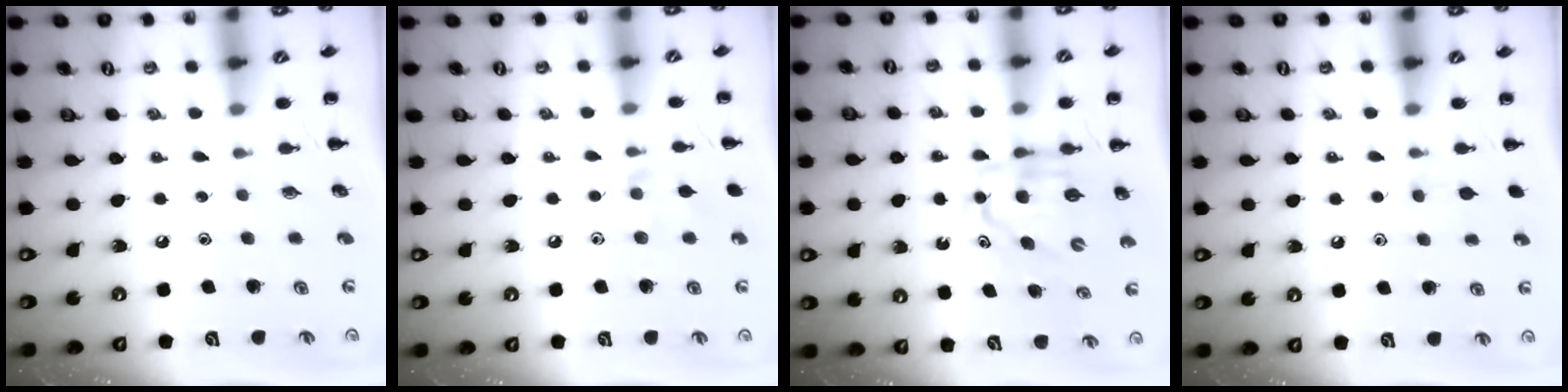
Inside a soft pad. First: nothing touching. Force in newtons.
{"total": 6.6, "press": 6.3, "slide": 2.0}
{"total": 6.7, "press": 6.6, "slide": 1.0}
{"total": 5.0, "press": 4.7, "slide": 1.7}